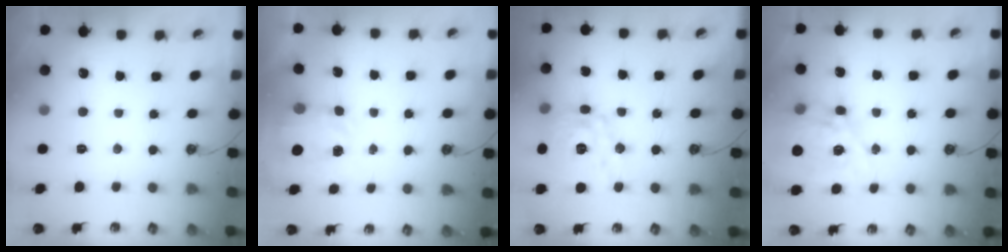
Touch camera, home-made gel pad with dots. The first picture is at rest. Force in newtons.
{"total": 3.9, "press": 3.8, "slide": 0.7}
{"total": 13.8, "press": 13.7, "slide": 1.2}
{"total": 18.3, "press": 18.2, "slide": 1.7}